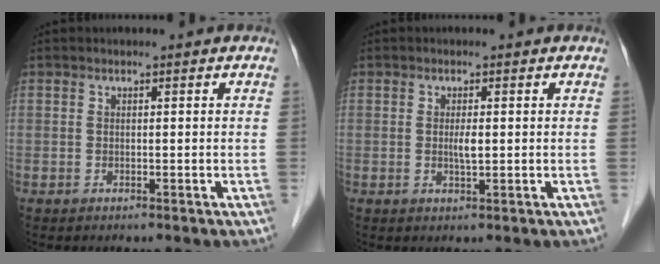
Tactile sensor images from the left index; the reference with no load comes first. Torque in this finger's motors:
{"motor_torque": [0.43, 0.35, 0.08, 0.01]}